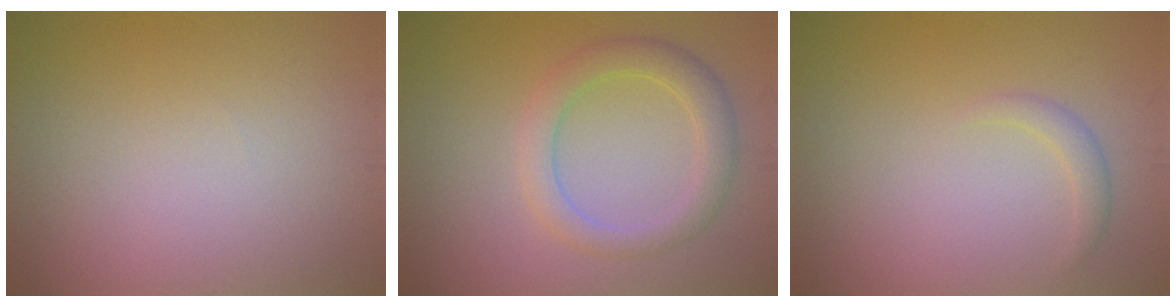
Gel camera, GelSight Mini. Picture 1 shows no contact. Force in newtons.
{"total": 3.5, "press": 3.5, "slide": 0.2}
{"total": 1.2, "press": 1.2, "slide": 0.2}